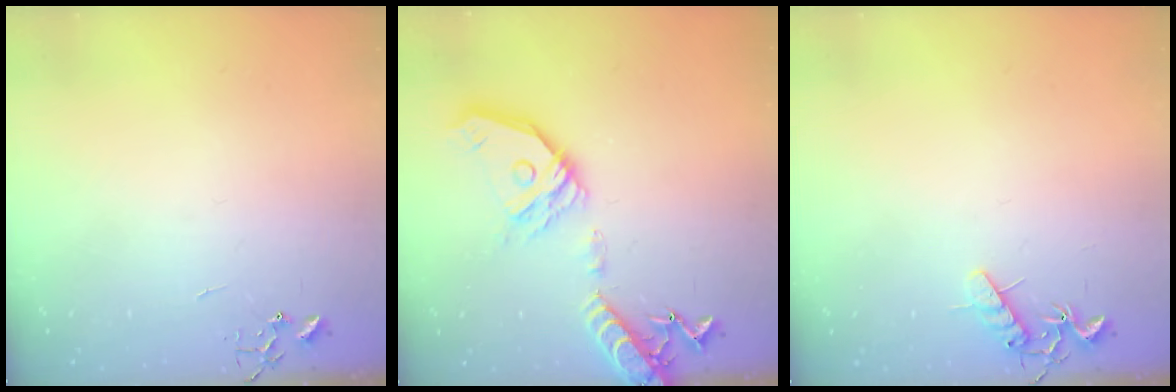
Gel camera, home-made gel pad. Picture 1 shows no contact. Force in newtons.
{"total": 20.0, "press": 19.7, "slide": 3.5}
{"total": 8.0, "press": 8.0, "slide": 0.4}